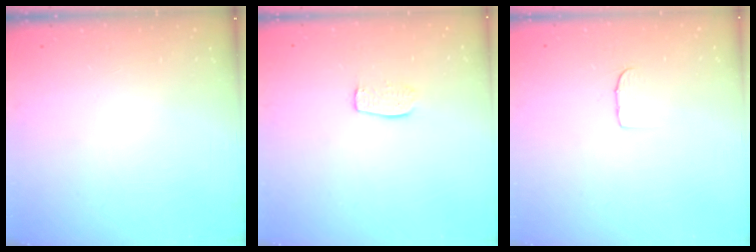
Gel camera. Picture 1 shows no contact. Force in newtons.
{"total": 6.6, "press": 6.6, "slide": 0.2}
{"total": 4.3, "press": 4.3, "slide": 0.3}